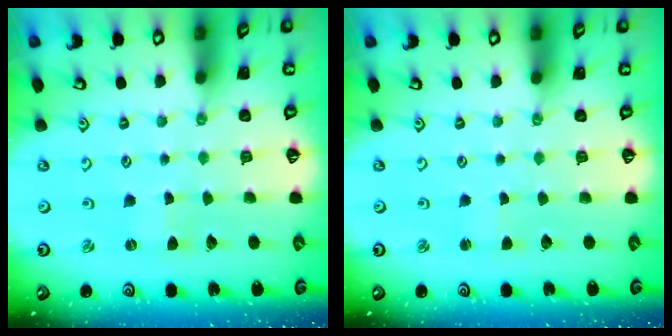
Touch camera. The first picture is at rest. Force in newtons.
{"total": 0.8, "press": 0.8, "slide": 0.1}